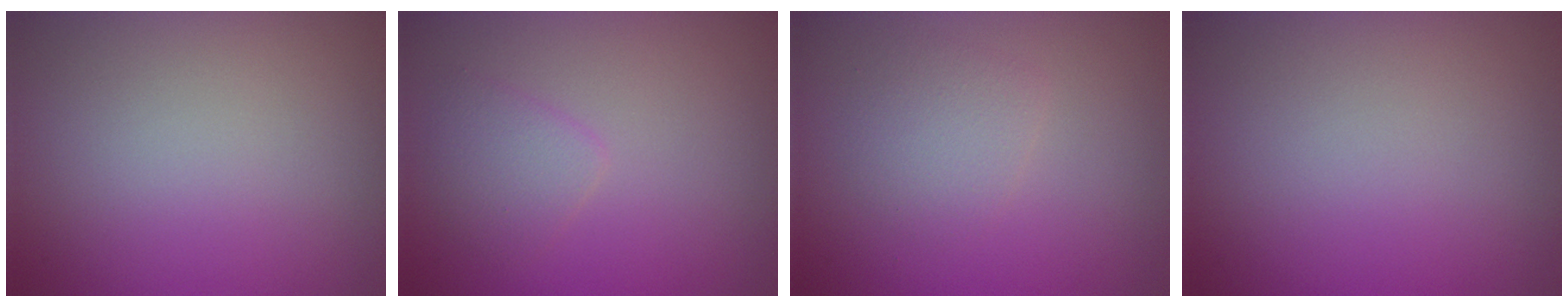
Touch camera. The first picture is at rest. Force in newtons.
{"total": 1.9, "press": 1.9, "slide": 0.1}
{"total": 2.0, "press": 2.0, "slide": 0.2}
{"total": 0.0}